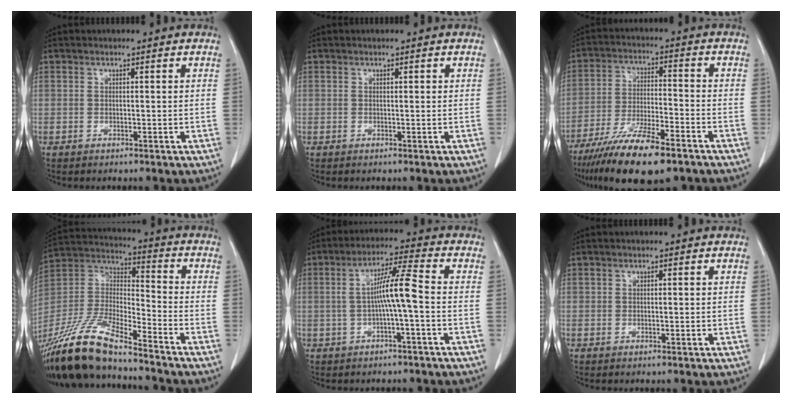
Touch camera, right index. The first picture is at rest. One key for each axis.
{"total": 0.0}
{"total": 14.2, "fx": -9.9, "fy": 2.6, "fz": 9.8, "tx": -0.185, "ty": -0.032, "tz": -0.173}
{"total": 16.4, "fx": -13.7, "fy": 2.2, "fz": 8.6, "tx": -0.180, "ty": -0.007, "tz": -0.262}
{"total": 6.7, "fx": -0.5, "fy": -0.2, "fz": 6.7, "tx": -0.118, "ty": 0.018, "tz": -0.007}
{"total": 0.0}